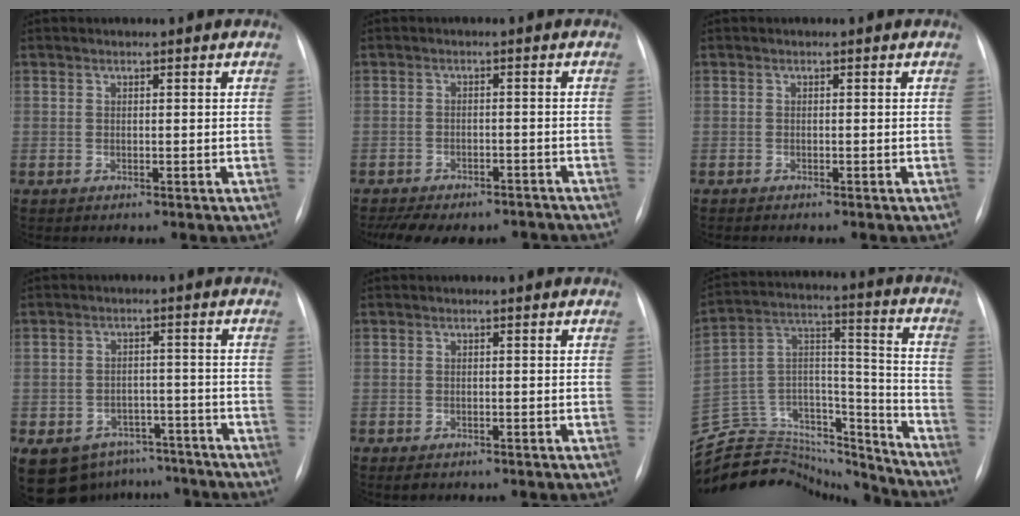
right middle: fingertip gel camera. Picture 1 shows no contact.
{"total": 12.7, "force": [-10.6, 5.2, 4.7], "torque": [-0.090, 0.011, -0.135]}
{"total": 1.4, "force": [-1.2, 0.3, 0.6], "torque": [-0.011, -0.003, -0.013]}
{"total": 13.4, "force": [-9.5, 8.7, 3.6], "torque": [-0.078, 0.016, -0.118]}
{"total": 1.6, "force": [-1.1, 0.9, 0.7], "torque": [-0.011, 0.000, -0.011]}
{"total": 30.4, "force": [-27.9, 9.0, 8.2], "torque": [-0.181, 0.038, -0.418]}